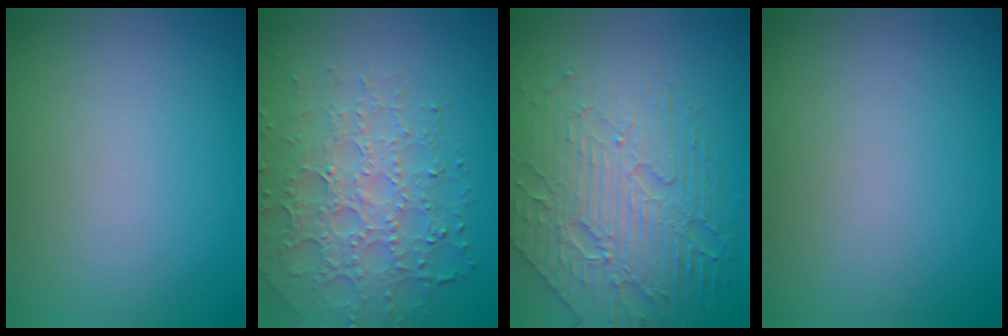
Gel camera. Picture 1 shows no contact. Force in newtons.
{"total": 5.9, "press": 4.7, "slide": 3.6}
{"total": 8.1, "press": 5.5, "slide": 5.9}
{"total": 0.0}